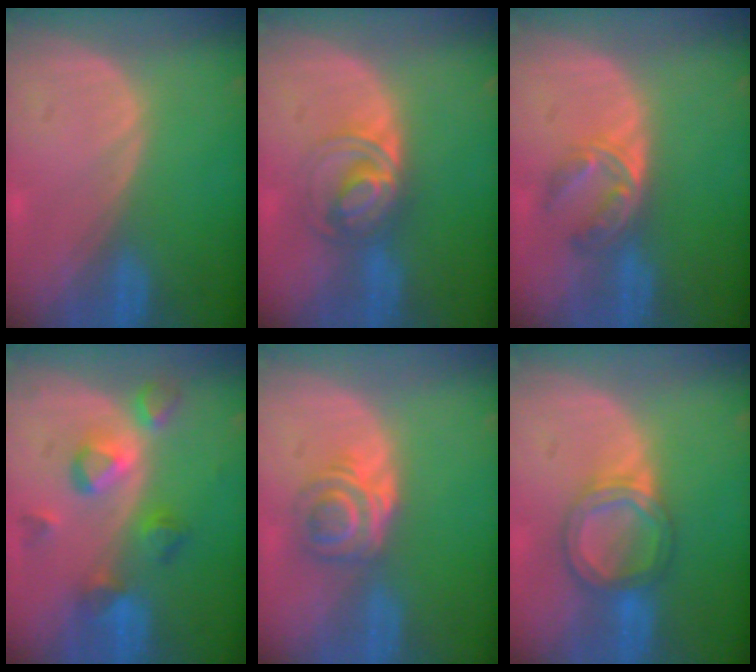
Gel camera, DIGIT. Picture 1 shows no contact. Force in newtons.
{"total": 6.4, "press": 5.8, "slide": 2.8}
{"total": 5.8, "press": 4.7, "slide": 3.5}
{"total": 6.6, "press": 6.6, "slide": 0.7}
{"total": 6.1, "press": 5.0, "slide": 3.5}
{"total": 6.1, "press": 5.6, "slide": 2.4}